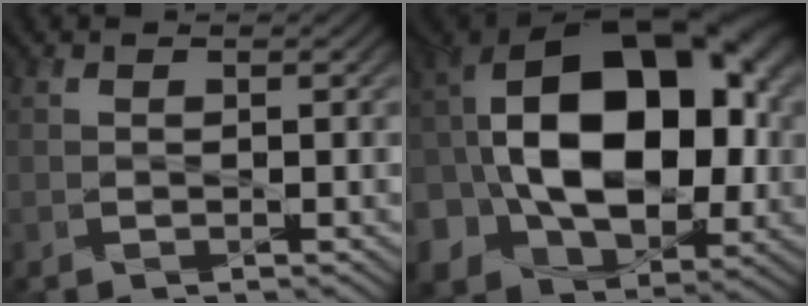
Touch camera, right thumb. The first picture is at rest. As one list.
[{"total": 21.1, "force": [-0.6, 14.6, 15.3], "torque": [-0.271, -0.017, 0.001]}]